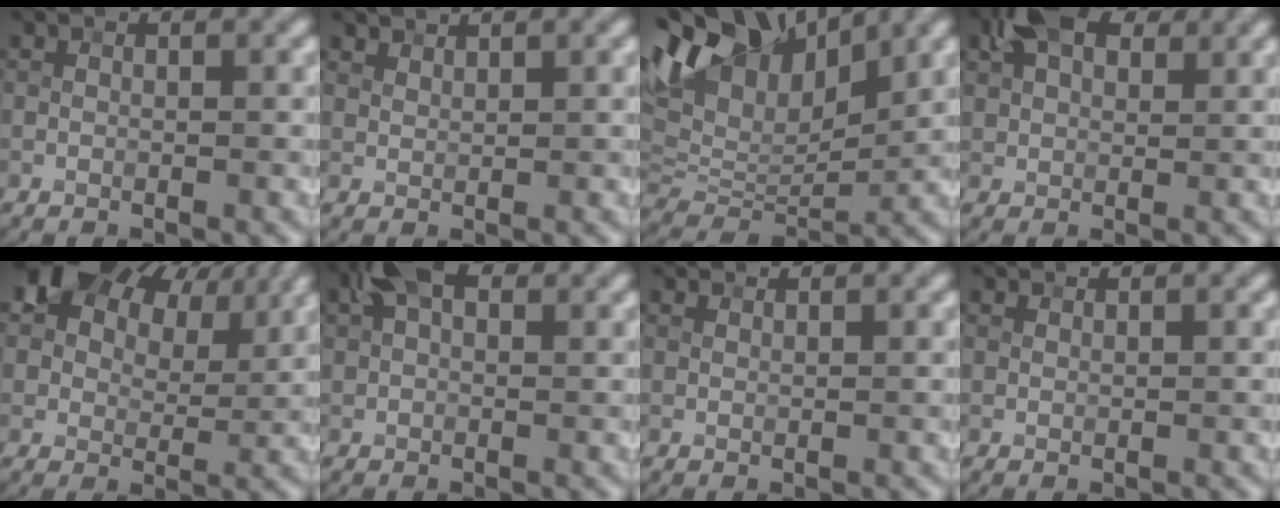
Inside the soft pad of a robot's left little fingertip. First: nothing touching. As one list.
[{"total": 2.1, "force": [1.9, 0.6, 0.7], "torque": [-0.019, -0.007, 0.044]}, {"total": 11.6, "force": [5.8, 6.4, 7.8], "torque": [-0.164, 0.033, 0.098]}, {"total": 5.9, "force": [3.0, 3.5, 3.7], "torque": [-0.077, 0.012, 0.050]}, {"total": 13.1, "force": [7.6, 7.9, 7.1], "torque": [-0.118, 0.044, 0.109]}, {"total": 4.4, "force": [2.0, 2.6, 2.9], "torque": [-0.054, 0.017, 0.024]}, {"total": 1.9, "force": [1.8, 0.5, 0.7], "torque": [-0.018, -0.002, 0.025]}, {"total": 1.6, "force": [1.5, 0.3, 0.5], "torque": [-0.018, 0.000, 0.021]}]